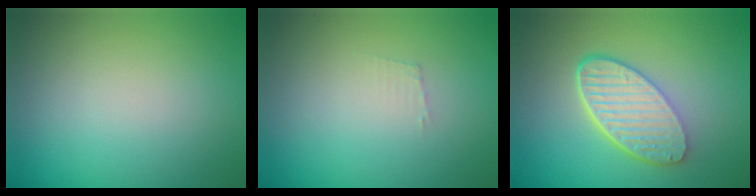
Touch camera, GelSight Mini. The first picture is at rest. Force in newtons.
{"total": 0.7, "press": 0.7, "slide": 0.1}
{"total": 6.1, "press": 4.5, "slide": 4.1}